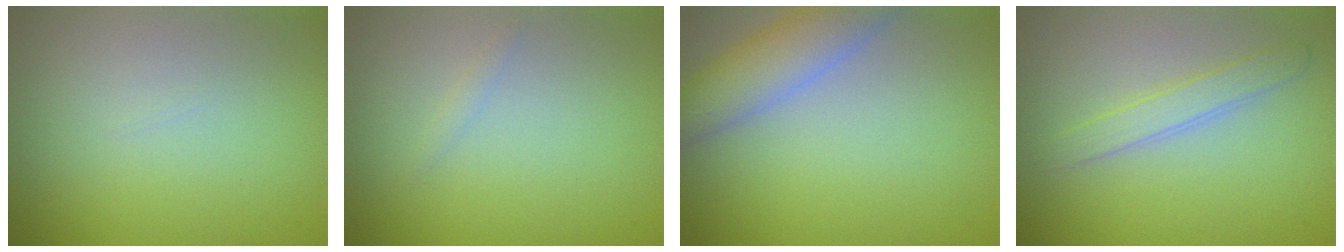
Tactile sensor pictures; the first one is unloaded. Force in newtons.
{"total": 0.7, "press": 0.7, "slide": 0.0}
{"total": 5.1, "press": 5.0, "slide": 0.4}
{"total": 2.1, "press": 2.1, "slide": 0.0}